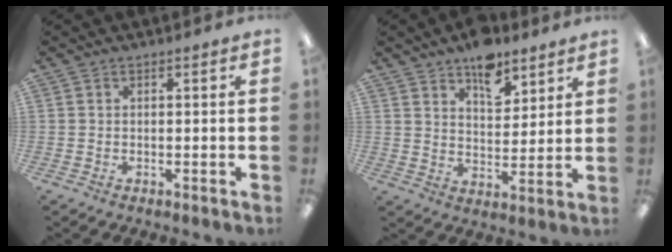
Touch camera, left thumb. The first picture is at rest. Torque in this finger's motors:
{"motor_torque": [1.26, 0.81, 1.18, -0.94, 0.06]}